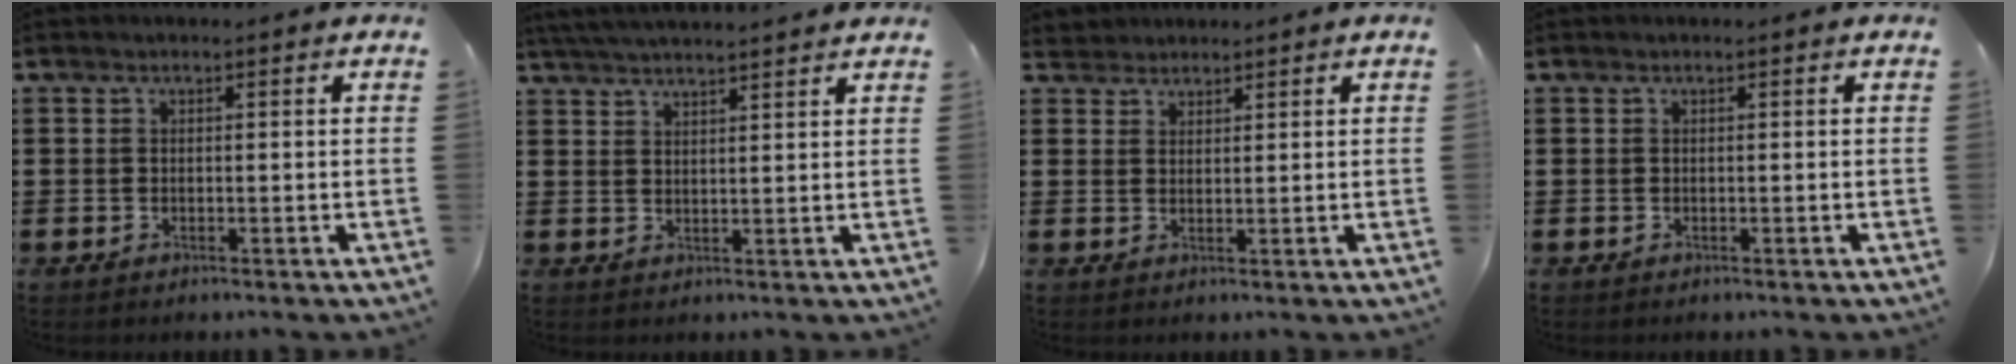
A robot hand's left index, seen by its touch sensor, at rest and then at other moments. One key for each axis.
{"total": 3.6, "fx": 3.5, "fy": -0.6, "fz": 0.7, "tx": -0.025, "ty": -0.010, "tz": 0.065}
{"total": 2.0, "fx": 1.8, "fy": 0.8, "fz": -0.3, "tx": -0.001, "ty": 0.005, "tz": 0.037}
{"total": 0.0}